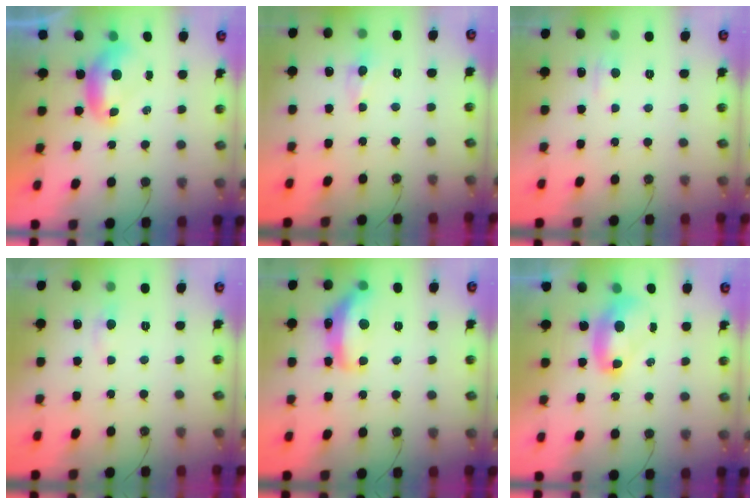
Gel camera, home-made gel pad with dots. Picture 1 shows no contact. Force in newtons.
{"total": 0.0}
{"total": 0.8, "press": 0.1, "slide": 0.8}
{"total": 1.1, "press": 0.8, "slide": 0.7}
{"total": 8.3, "press": 8.3, "slide": 1.1}
{"total": 2.7, "press": 2.7, "slide": 0.1}